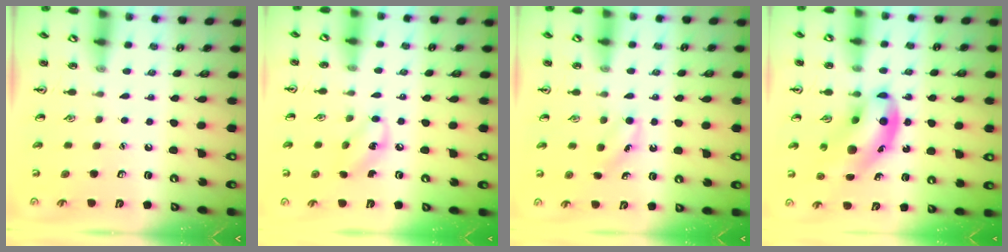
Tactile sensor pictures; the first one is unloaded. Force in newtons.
{"total": 5.7, "press": 5.6, "slide": 0.6}
{"total": 3.8, "press": 3.6, "slide": 1.1}
{"total": 12.2, "press": 11.8, "slide": 3.3}